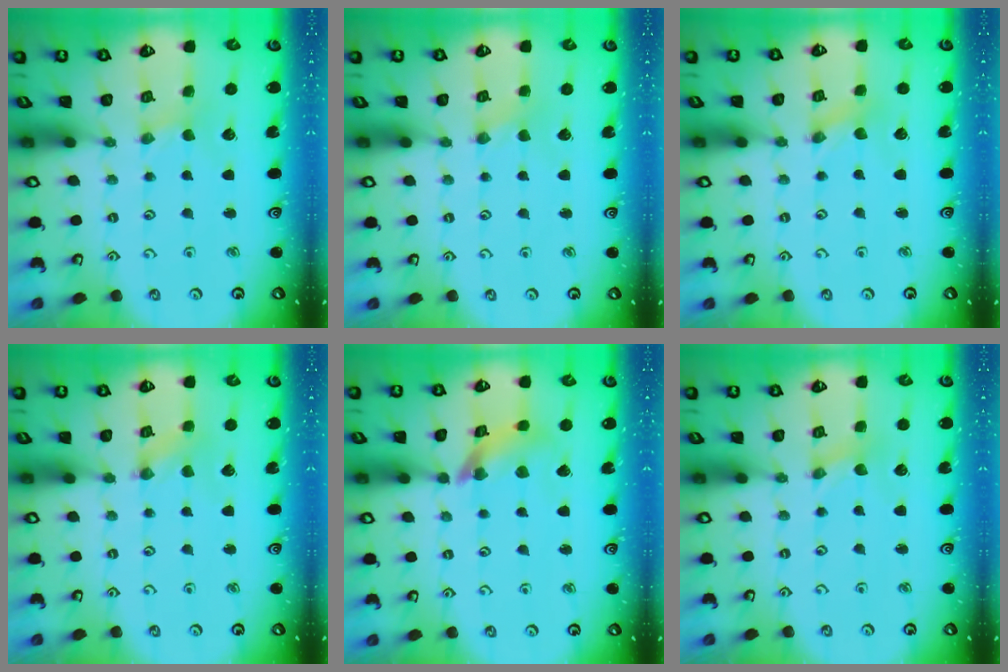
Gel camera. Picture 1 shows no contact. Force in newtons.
{"total": 0.0}
{"total": 0.0}
{"total": 0.8, "press": 0.7, "slide": 0.1}
{"total": 10.1, "press": 10.1, "slide": 1.2}
{"total": 0.0}